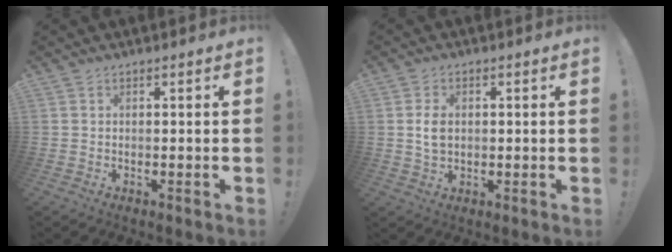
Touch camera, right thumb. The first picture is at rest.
{"total": 4.9, "force": [0.5, 3.3, 3.5], "torque": [-0.056, -0.006, 0.003]}